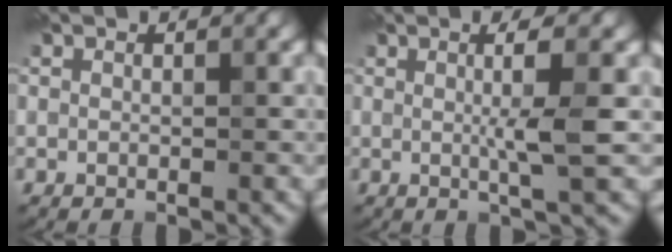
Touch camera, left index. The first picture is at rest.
{"total": 3.8, "force": [0.3, 0.5, 3.8], "torque": [-0.060, -0.002, -0.001]}